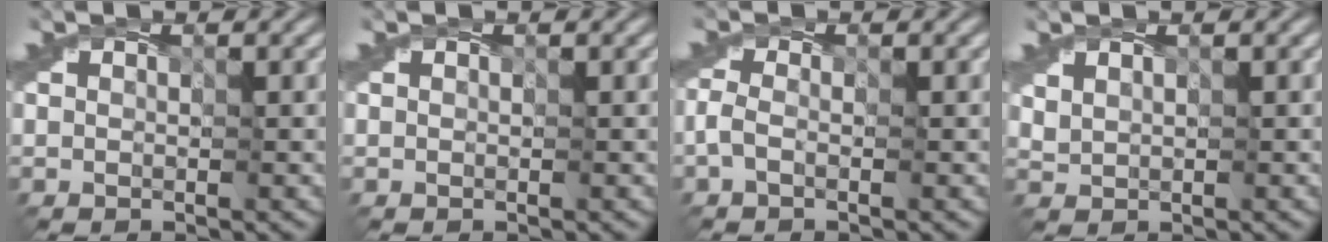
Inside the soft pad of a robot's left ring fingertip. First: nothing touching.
{"total": 0.0}
{"total": 1.1, "force": [-0.7, 0.4, 0.6], "torque": [-0.020, 0.003, -0.019]}
{"total": 1.1, "force": [1.1, 0.4, 0.0], "torque": [-0.007, 0.002, 0.026]}